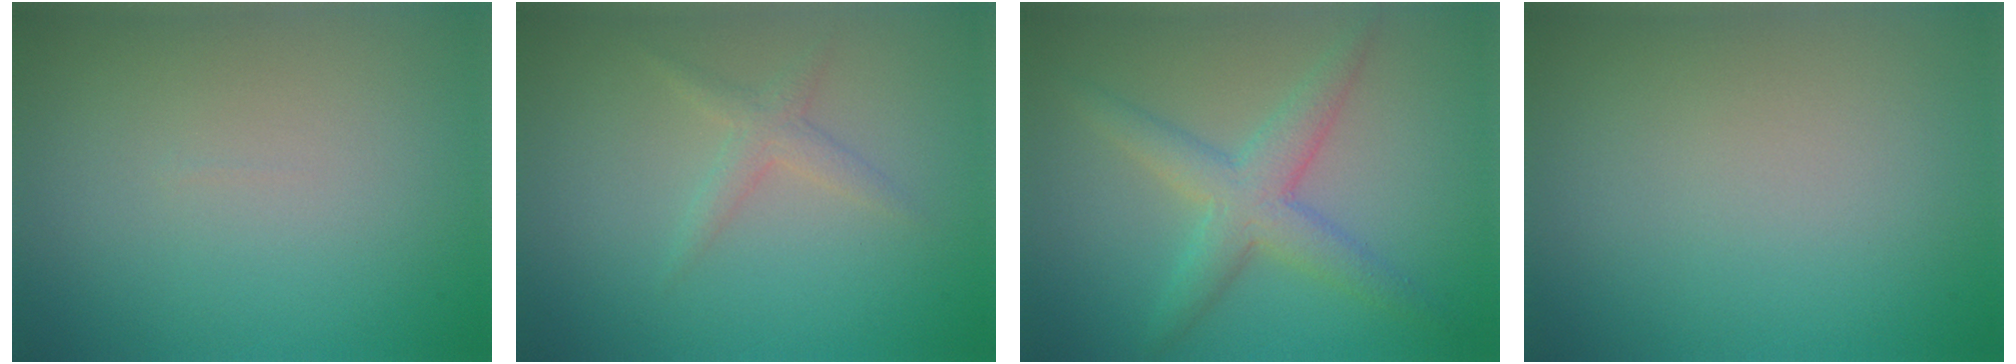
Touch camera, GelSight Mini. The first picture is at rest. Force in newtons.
{"total": 1.6, "press": 1.6, "slide": 0.0}
{"total": 4.3, "press": 4.3, "slide": 0.1}
{"total": 0.0}